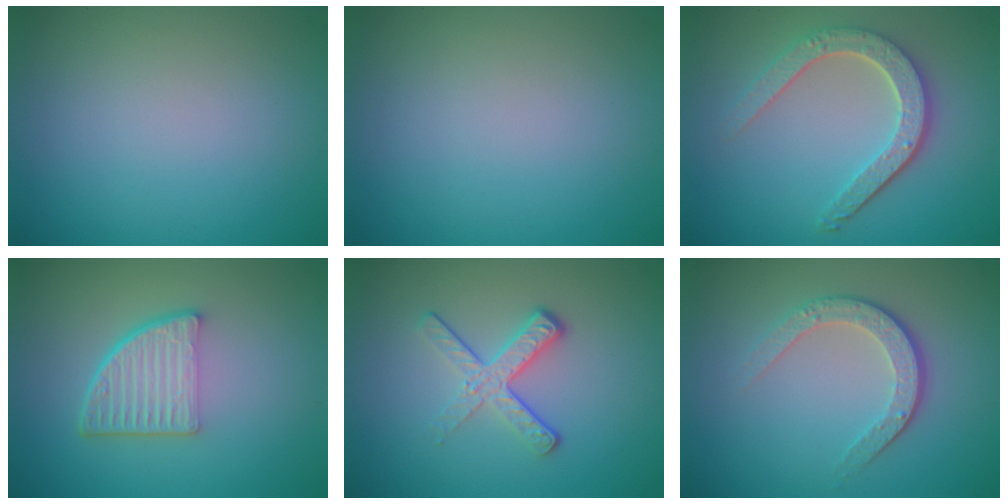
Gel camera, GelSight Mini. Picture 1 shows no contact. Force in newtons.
{"total": 0.0}
{"total": 4.8, "press": 3.7, "slide": 3.1}
{"total": 5.0, "press": 3.4, "slide": 3.6}
{"total": 3.7, "press": 2.5, "slide": 2.7}
{"total": 3.4, "press": 2.5, "slide": 2.3}